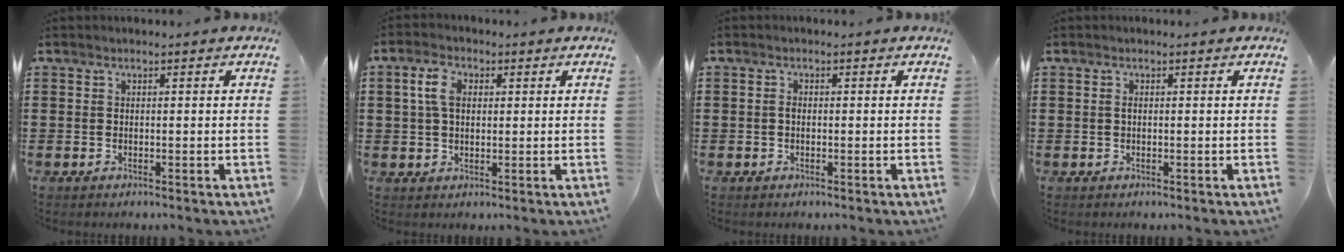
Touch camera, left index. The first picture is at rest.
{"total": 4.9, "force": [1.3, 3.1, 3.5], "torque": [-0.079, 0.014, 0.021]}
{"total": 1.0, "force": [-0.2, 0.7, 0.7], "torque": [-0.017, 0.002, -0.005]}
{"total": 0.6, "force": [0.0, 0.2, 0.6], "torque": [-0.014, -0.002, 0.001]}